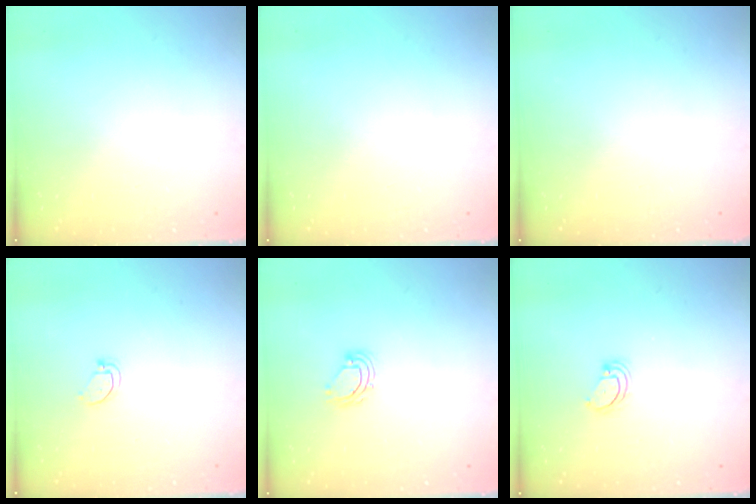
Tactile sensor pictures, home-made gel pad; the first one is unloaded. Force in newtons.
{"total": 0.0}
{"total": 0.0}
{"total": 3.6, "press": 3.6, "slide": 0.2}
{"total": 4.0, "press": 4.0, "slide": 0.2}
{"total": 2.3, "press": 2.3, "slide": 0.2}